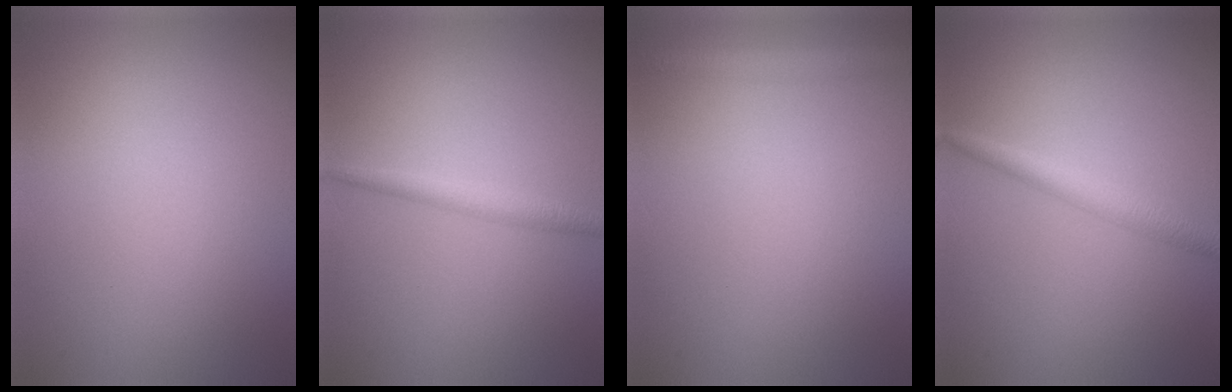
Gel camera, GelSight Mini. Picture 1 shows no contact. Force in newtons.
{"total": 1.7, "press": 1.7, "slide": 0.0}
{"total": 2.1, "press": 2.1, "slide": 0.1}
{"total": 2.2, "press": 2.2, "slide": 0.1}